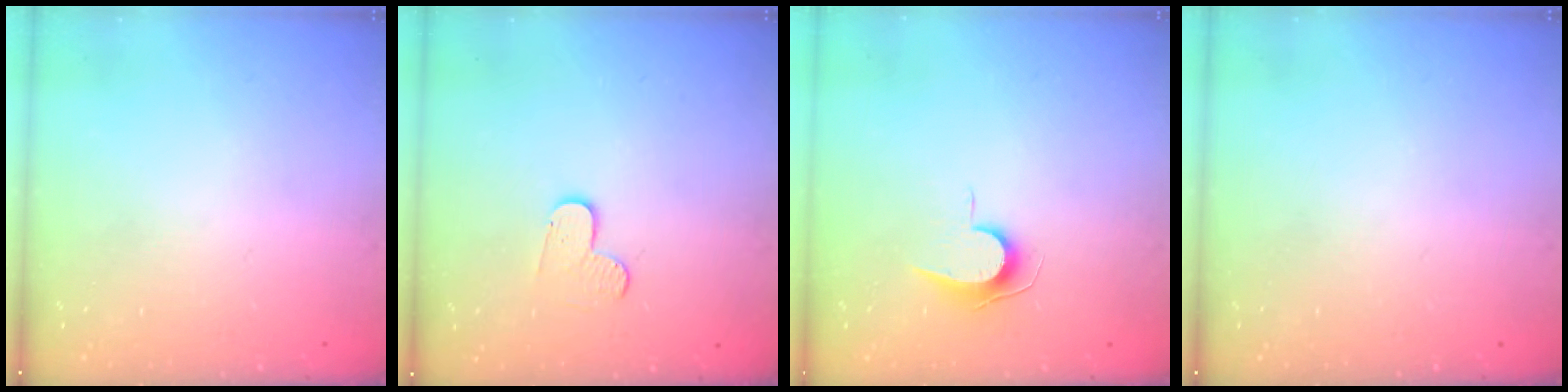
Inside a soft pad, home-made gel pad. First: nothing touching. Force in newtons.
{"total": 4.1, "press": 4.1, "slide": 0.3}
{"total": 6.8, "press": 6.8, "slide": 0.7}
{"total": 0.0}